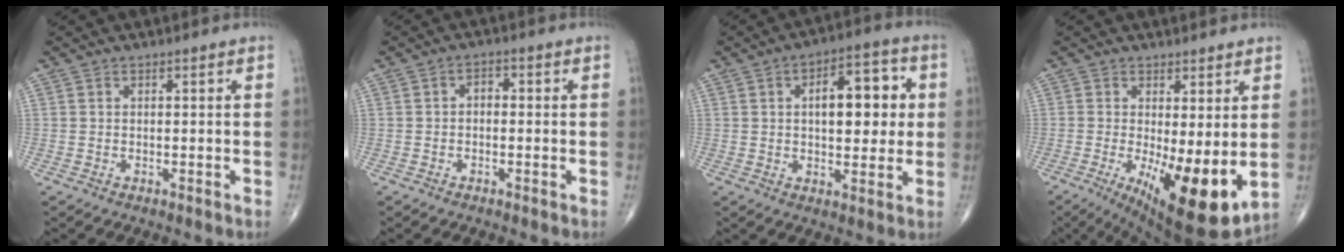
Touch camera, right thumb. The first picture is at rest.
{"total": 2.1, "force": [-0.2, 1.4, 1.5], "torque": [-0.014, 0.011, -0.010]}
{"total": 12.8, "force": [2.1, 6.4, 10.8], "torque": [-0.118, 0.011, 0.028]}
{"total": 13.8, "force": [-1.7, 4.3, 13.0], "torque": [-0.198, -0.032, -0.012]}